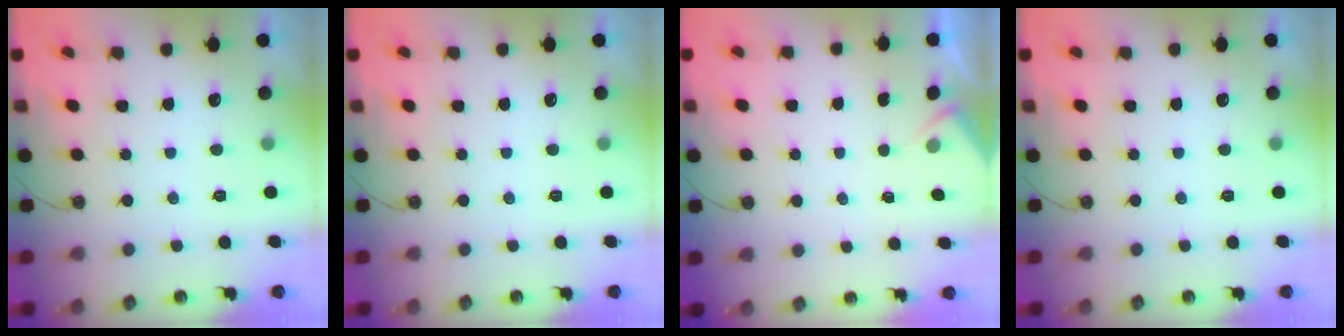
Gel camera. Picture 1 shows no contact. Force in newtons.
{"total": 0.0}
{"total": 2.1, "press": 2.1, "slide": 0.4}
{"total": 0.0}